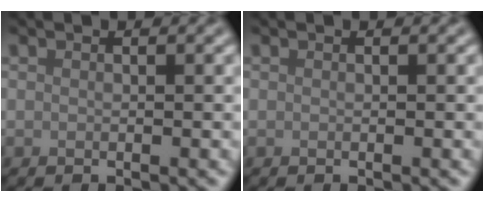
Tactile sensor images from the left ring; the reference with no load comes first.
{"total": 0.0}